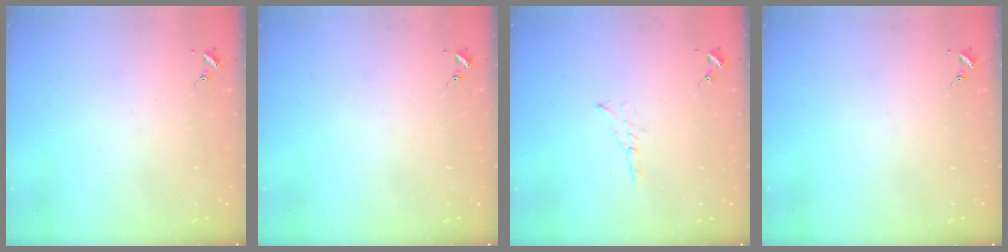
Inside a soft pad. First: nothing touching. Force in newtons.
{"total": 0.0}
{"total": 2.6, "press": 2.6, "slide": 0.3}
{"total": 0.0}